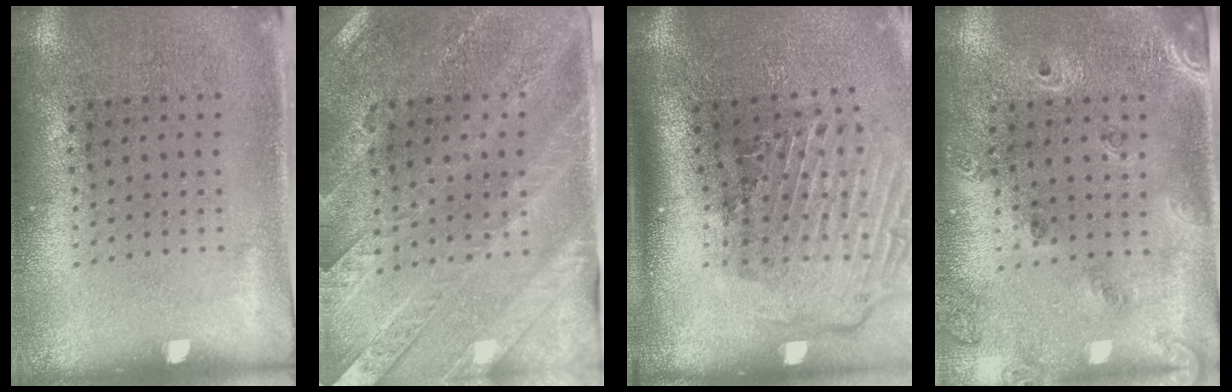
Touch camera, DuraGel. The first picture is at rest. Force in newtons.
{"total": 2.9, "press": 2.7, "slide": 1.1}
{"total": 2.9, "press": 2.0, "slide": 2.2}
{"total": 1.6, "press": 1.5, "slide": 0.7}